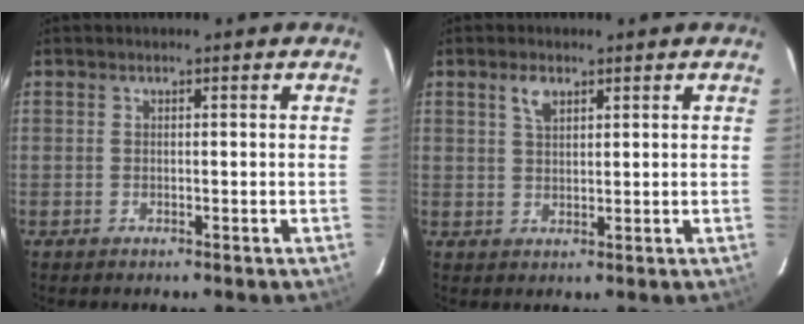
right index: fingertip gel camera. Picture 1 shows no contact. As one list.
[{"total": 3.0, "force": [1.7, 1.5, 2.0], "torque": [-0.036, 0.007, 0.033]}]